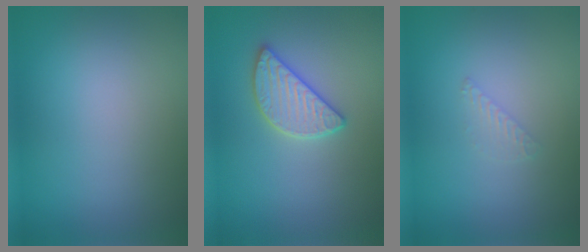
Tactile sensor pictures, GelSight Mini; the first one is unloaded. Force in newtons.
{"total": 2.8, "press": 2.8, "slide": 0.5}
{"total": 0.8, "press": 0.8, "slide": 0.0}